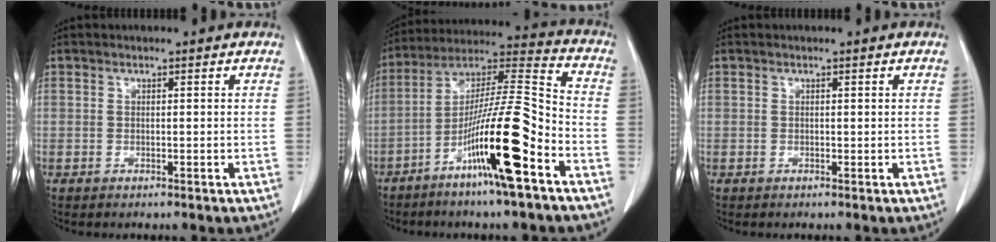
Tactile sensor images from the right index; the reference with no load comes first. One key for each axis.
{"total": 16.7, "fx": -7.8, "fy": 0.3, "fz": 14.7, "tx": -0.268, "ty": -0.009, "tz": -0.143}
{"total": 0.0}